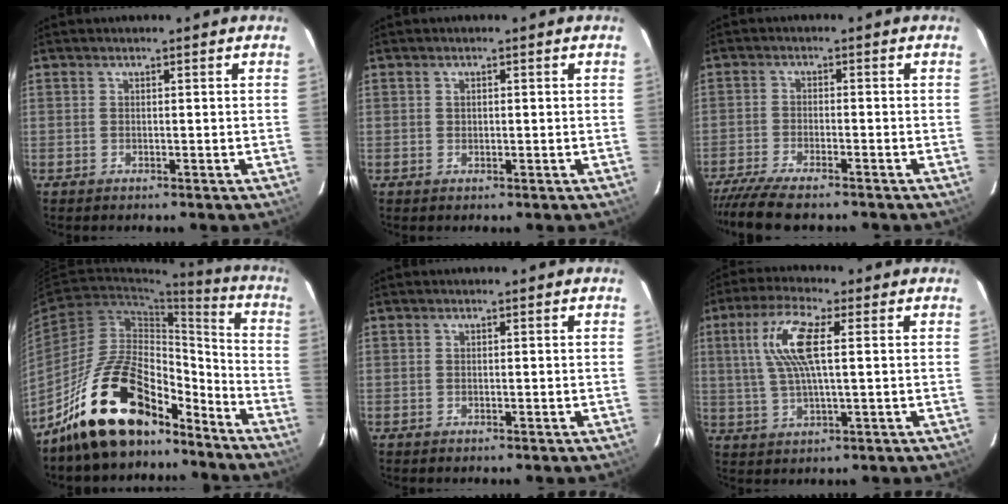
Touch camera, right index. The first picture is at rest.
{"total": 0.7, "force": [0.1, 0.7, 0.3], "torque": [-0.004, 0.003, 0.003]}
{"total": 9.8, "force": [-8.5, 1.2, 4.7], "torque": [-0.114, -0.036, -0.152]}
{"total": 19.9, "force": [-15.0, 8.1, 10.2], "torque": [-0.182, 0.033, -0.246]}
{"total": 0.0}
{"total": 10.4, "force": [2.4, 2.3, 9.8], "torque": [-0.196, 0.011, 0.049]}